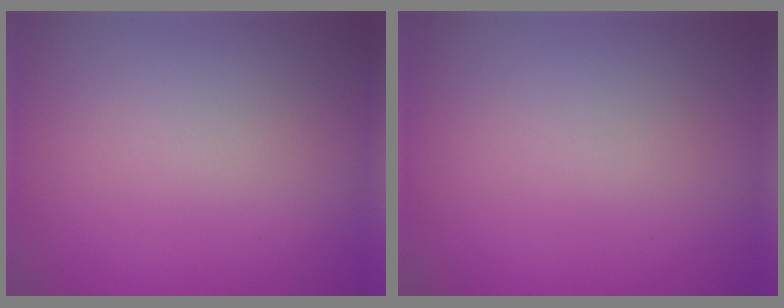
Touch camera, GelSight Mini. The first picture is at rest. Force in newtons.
{"total": 0.0}